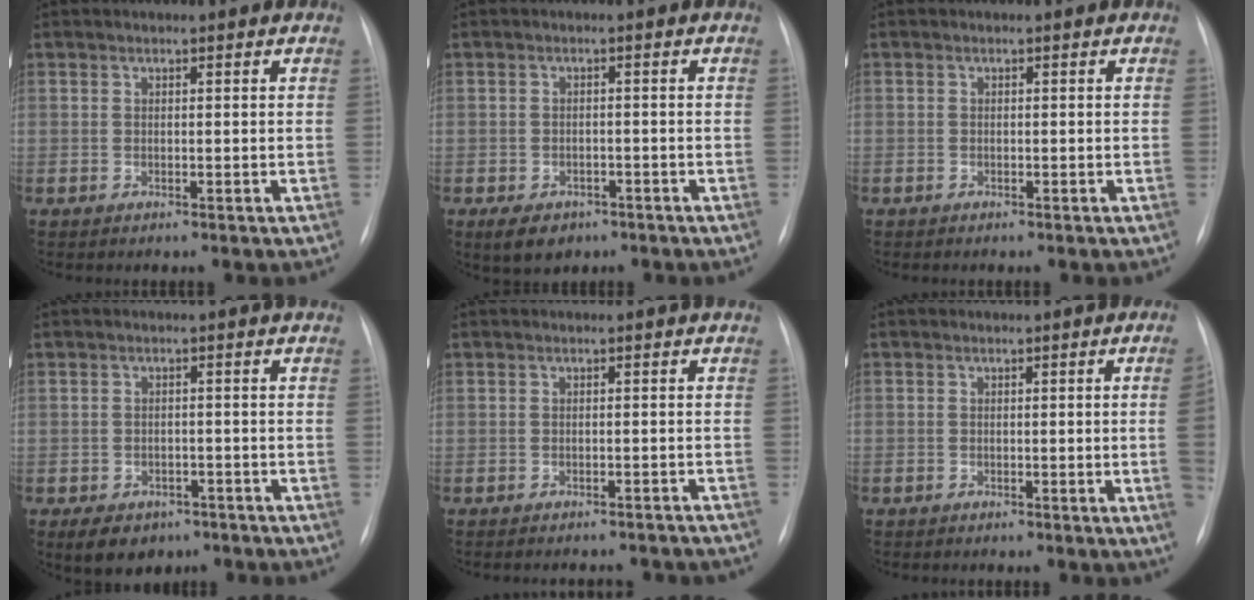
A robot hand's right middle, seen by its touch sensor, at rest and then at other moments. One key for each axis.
{"total": 5.0, "fx": -3.2, "fy": 3.2, "fz": 2.1, "tx": -0.033, "ty": -0.001, "tz": -0.040}
{"total": 0.0}
{"total": 6.7, "fx": -4.5, "fy": 4.4, "fz": 2.5, "tx": -0.036, "ty": 0.005, "tz": -0.058}
{"total": 9.8, "fx": -9.0, "fy": 2.4, "fz": 3.0, "tx": -0.035, "ty": 0.006, "tz": -0.092}
{"total": 2.9, "fx": -0.7, "fy": -0.6, "fz": 2.8, "tx": -0.035, "ty": -0.002, "tz": -0.012}